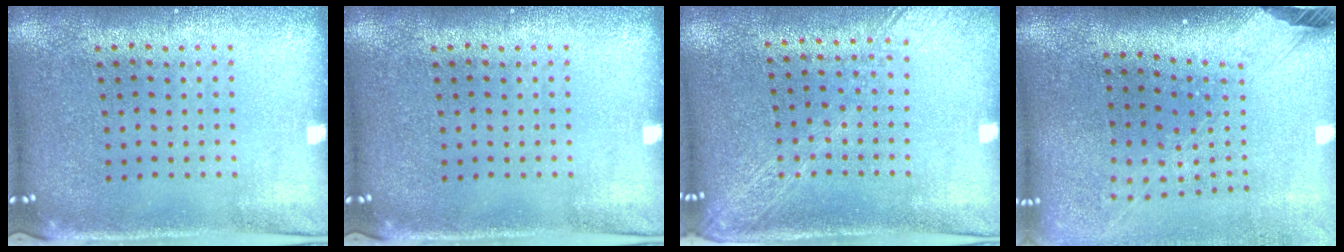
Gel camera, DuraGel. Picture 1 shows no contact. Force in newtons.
{"total": 0.0}
{"total": 1.9, "press": 1.7, "slide": 1.0}
{"total": 2.7, "press": 2.0, "slide": 1.8}